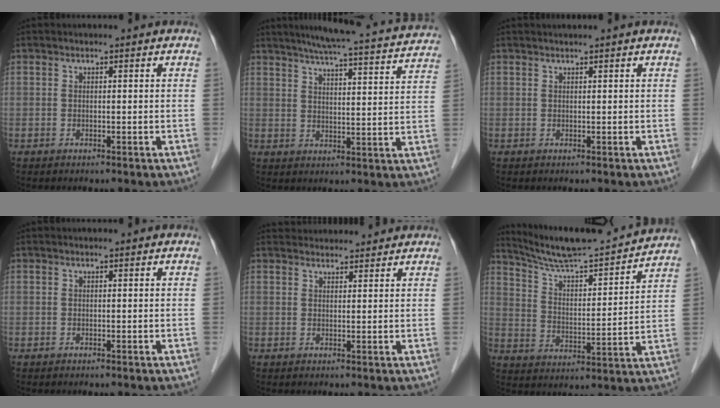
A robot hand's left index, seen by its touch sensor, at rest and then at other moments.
{"total": 20.3, "force": [18.7, 1.2, 7.9], "torque": [-0.118, -0.007, 0.233]}
{"total": 1.1, "force": [0.9, -0.3, 0.5], "torque": [-0.010, 0.009, 0.024]}
{"total": 0.0}
{"total": 6.3, "force": [6.1, 1.3, 0.7], "torque": [-0.006, 0.031, 0.080]}
{"total": 16.5, "force": [15.7, -0.1, 5.1], "torque": [-0.095, -0.005, 0.245]}